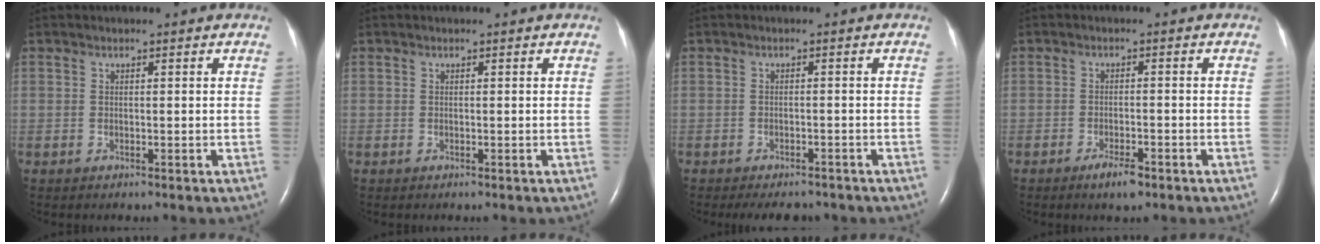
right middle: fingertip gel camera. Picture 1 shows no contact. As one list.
[{"total": 0.0}, {"total": 5.5, "force": [-4.8, 2.0, 2.0], "torque": [-0.023, -0.004, -0.060]}, {"total": 3.1, "force": [-2.1, 0.7, 2.1], "torque": [-0.044, -0.002, -0.035]}]